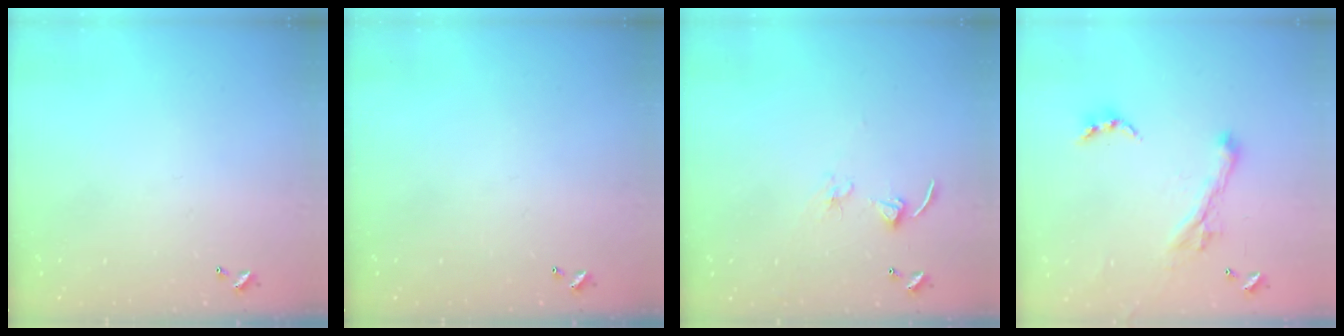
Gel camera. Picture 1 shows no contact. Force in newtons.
{"total": 0.0}
{"total": 2.7, "press": 2.7, "slide": 0.2}
{"total": 2.8, "press": 2.5, "slide": 1.3}